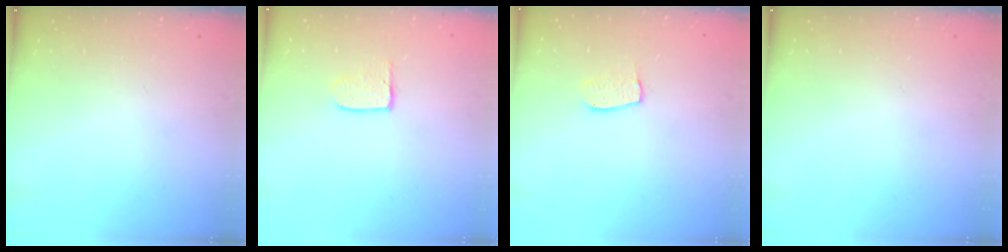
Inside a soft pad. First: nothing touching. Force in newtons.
{"total": 3.9, "press": 3.9, "slide": 0.4}
{"total": 6.5, "press": 6.5, "slide": 0.4}
{"total": 0.0}